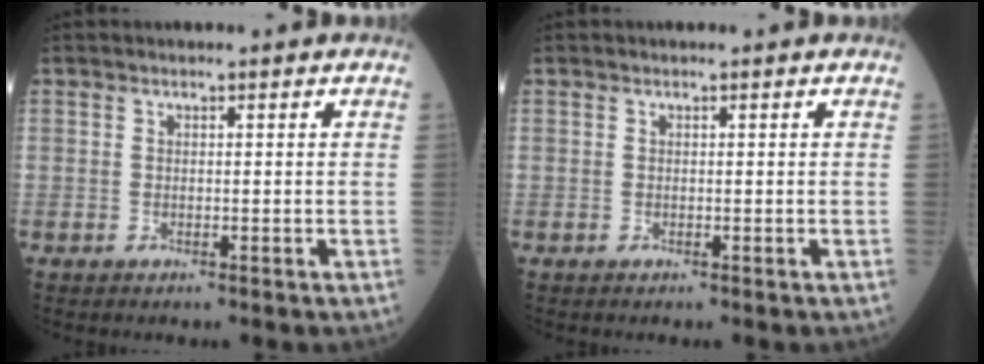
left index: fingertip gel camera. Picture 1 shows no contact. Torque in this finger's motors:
{"motor_torque": [0.02, 0.00, 0.01, 0.00]}